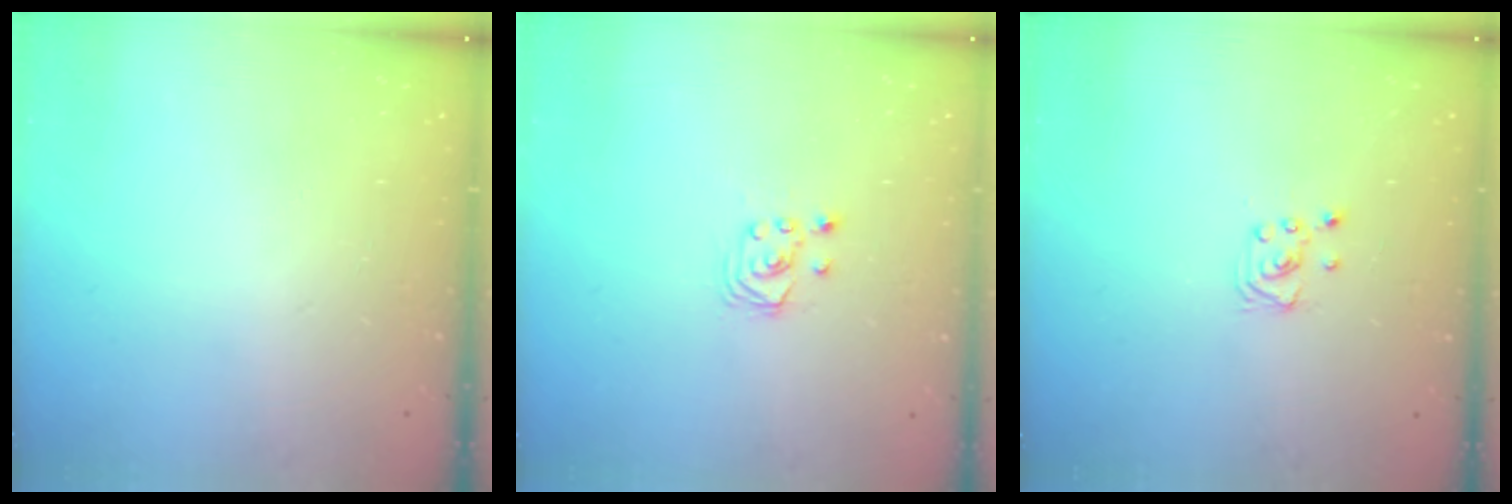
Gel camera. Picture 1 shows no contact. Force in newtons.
{"total": 2.9, "press": 2.8, "slide": 0.3}
{"total": 2.3, "press": 2.3, "slide": 0.2}